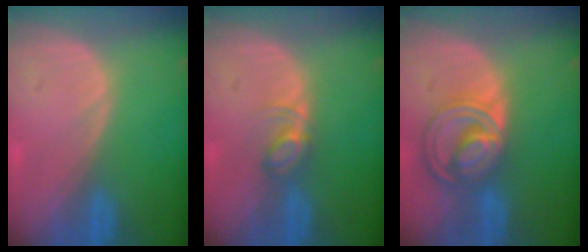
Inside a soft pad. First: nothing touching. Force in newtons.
{"total": 3.3, "press": 3.3, "slide": 0.2}
{"total": 8.5, "press": 7.2, "slide": 4.5}